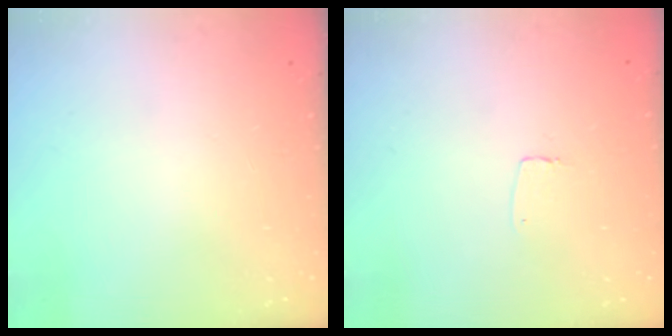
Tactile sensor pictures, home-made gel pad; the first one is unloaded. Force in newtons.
{"total": 3.5, "press": 3.5, "slide": 0.2}